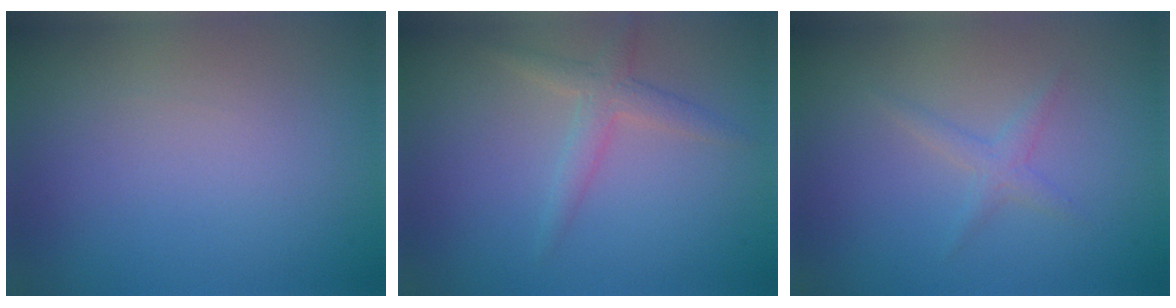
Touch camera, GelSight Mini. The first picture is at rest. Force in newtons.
{"total": 2.2, "press": 2.1, "slide": 0.1}
{"total": 1.3, "press": 1.3, "slide": 0.0}